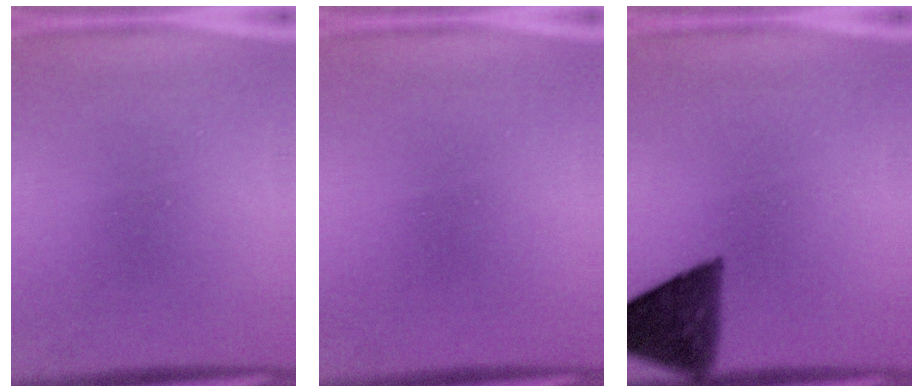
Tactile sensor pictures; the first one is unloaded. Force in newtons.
{"total": 0.5}
{"total": 9.7}